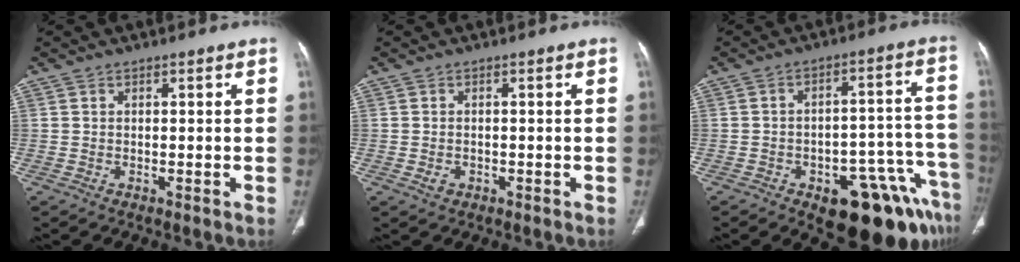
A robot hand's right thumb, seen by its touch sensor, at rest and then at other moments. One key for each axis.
{"total": 1.4, "fx": -0.5, "fy": 1.2, "fz": 0.7, "tx": -0.009, "ty": 0.006, "tz": -0.003}
{"total": 18.1, "fx": -10.5, "fy": 7.7, "fz": 12.5, "tx": -0.085, "ty": 0.086, "tz": -0.134}